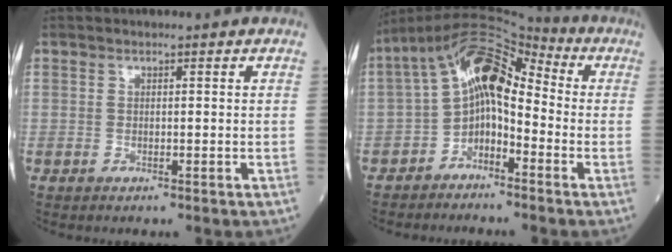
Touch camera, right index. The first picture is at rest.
{"total": 10.6, "force": [-0.6, 5.7, 8.9], "torque": [-0.145, 0.050, -0.017]}